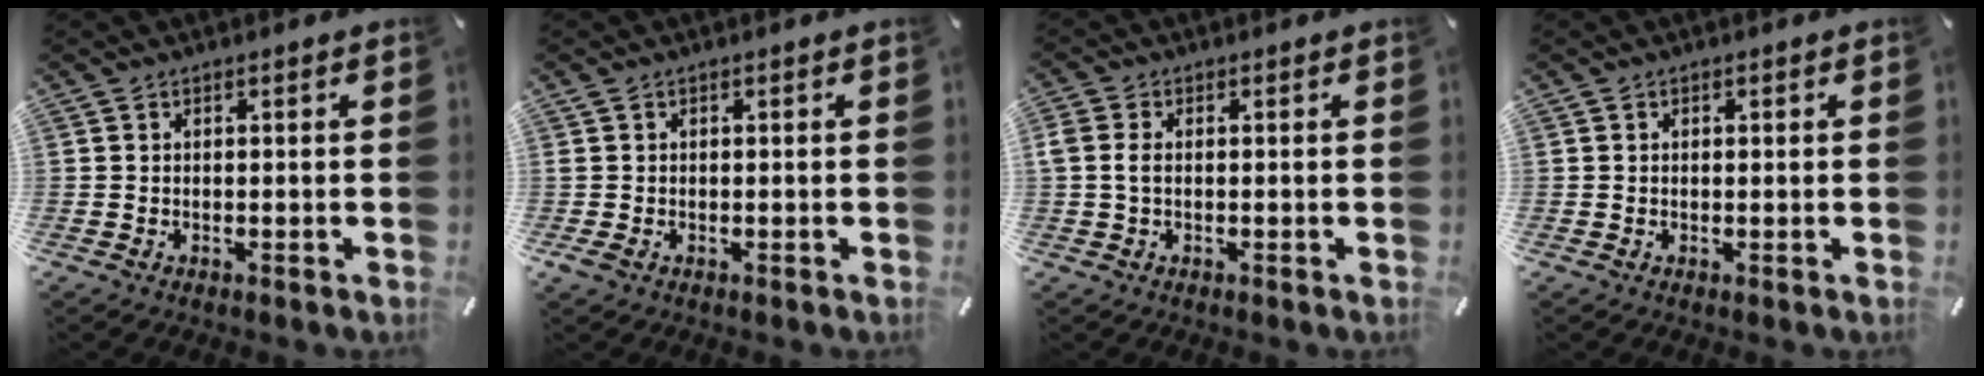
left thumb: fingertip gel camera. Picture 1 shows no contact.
{"total": 1.5, "force": [-0.3, 1.0, 1.0], "torque": [-0.027, 0.002, -0.008]}
{"total": 2.8, "force": [0.0, 1.8, 2.2], "torque": [-0.048, 0.003, -0.003]}
{"total": 0.5, "force": [0.0, 0.4, 0.3], "torque": [-0.007, 0.000, 0.000]}